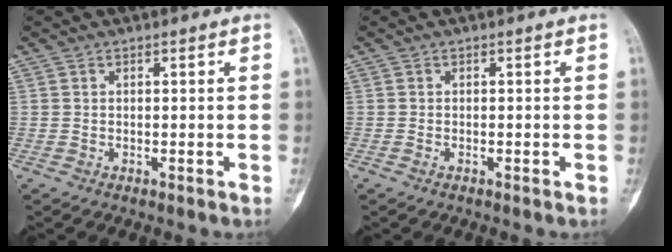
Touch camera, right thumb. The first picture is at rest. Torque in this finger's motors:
{"motor_torque": [-0.25, -0.07, -0.05, 0.14, -0.02]}